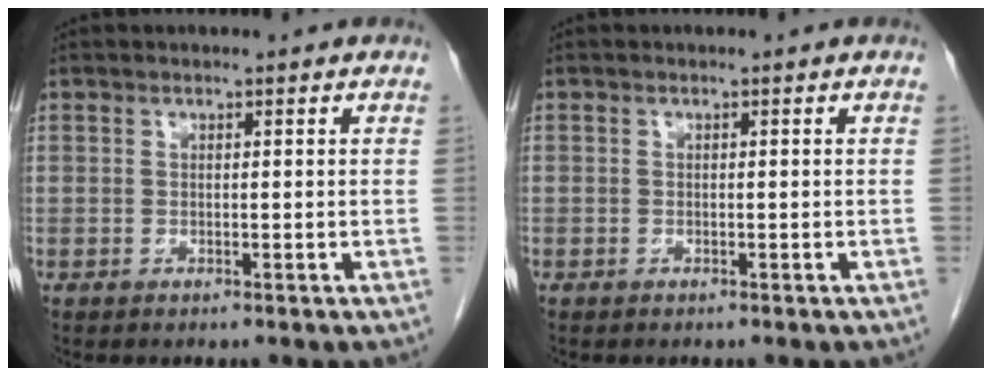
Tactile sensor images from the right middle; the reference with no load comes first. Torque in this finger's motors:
{"motor_torque": [1.07, -1.07, 0.32, -0.14]}